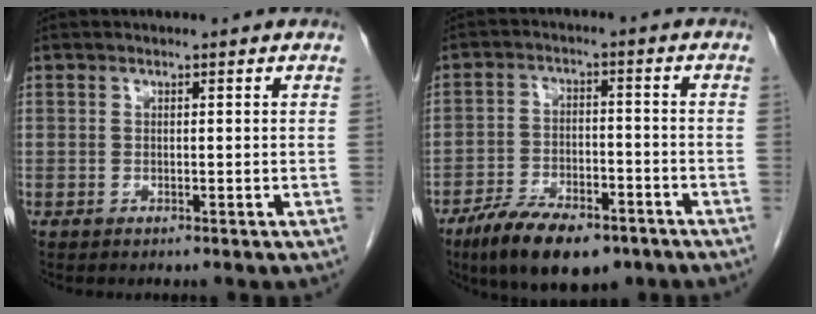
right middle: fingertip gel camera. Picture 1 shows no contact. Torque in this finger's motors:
{"motor_torque": [1.20, -0.94, 0.44, 0.13]}